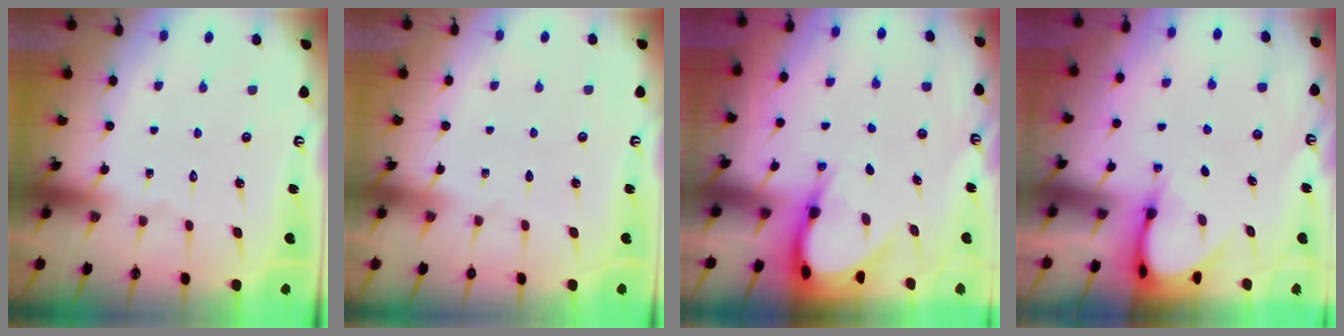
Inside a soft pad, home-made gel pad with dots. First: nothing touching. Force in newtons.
{"total": 0.5, "press": 0.2, "slide": 0.5}
{"total": 6.3, "press": 6.3, "slide": 0.5}
{"total": 4.3, "press": 4.3, "slide": 0.4}